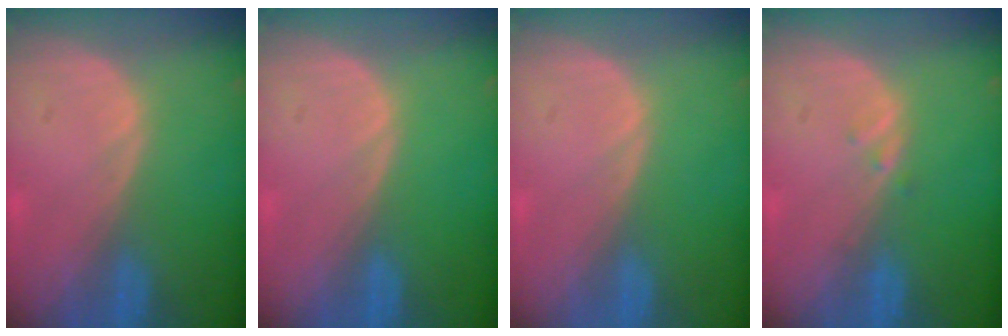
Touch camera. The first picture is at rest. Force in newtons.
{"total": 0.0}
{"total": 0.0}
{"total": 0.8, "press": 0.8, "slide": 0.1}